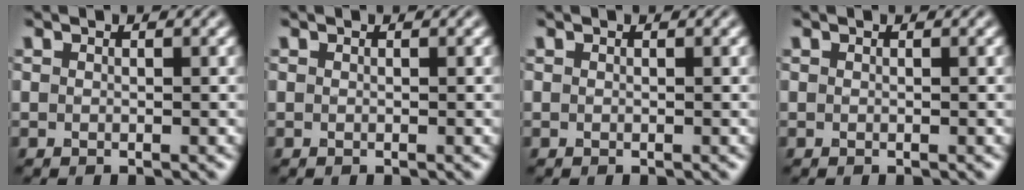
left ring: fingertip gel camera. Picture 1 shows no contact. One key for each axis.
{"total": 0.0}
{"total": 0.0}
{"total": 0.0}